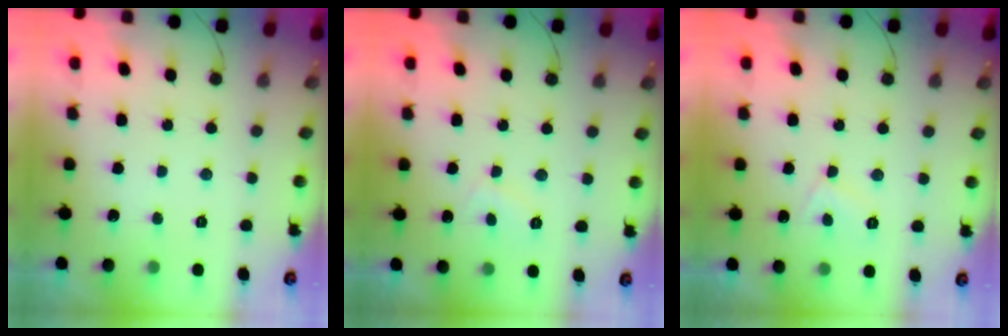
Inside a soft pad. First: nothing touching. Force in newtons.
{"total": 2.4, "press": 2.3, "slide": 0.7}
{"total": 5.4, "press": 5.4, "slide": 0.7}